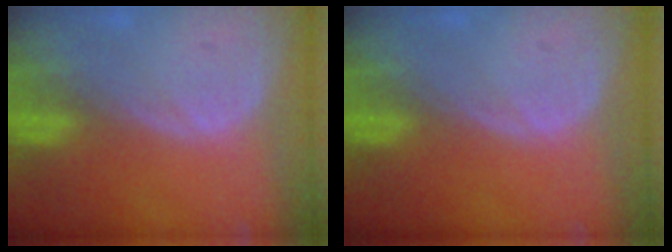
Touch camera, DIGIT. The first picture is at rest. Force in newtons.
{"total": 0.0}